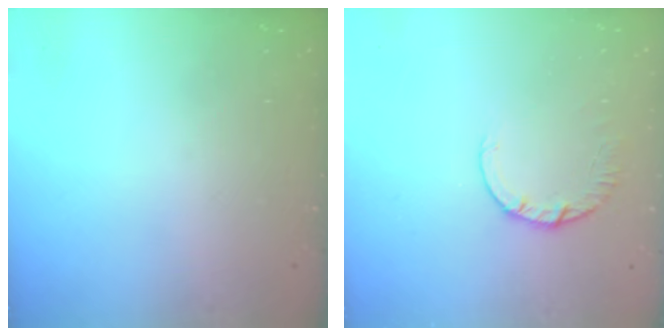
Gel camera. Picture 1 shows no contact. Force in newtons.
{"total": 2.4, "press": 2.4, "slide": 0.2}